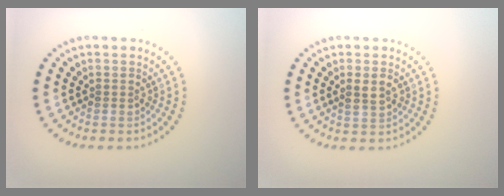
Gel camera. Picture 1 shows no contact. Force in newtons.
{"total": 1.6, "press": 1.6, "slide": 0.2}